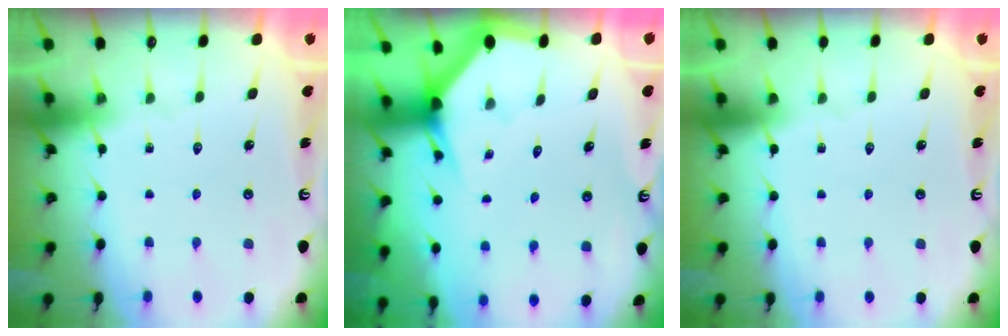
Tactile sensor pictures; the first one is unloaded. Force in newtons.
{"total": 2.9, "press": 2.9, "slide": 0.0}
{"total": 0.0}